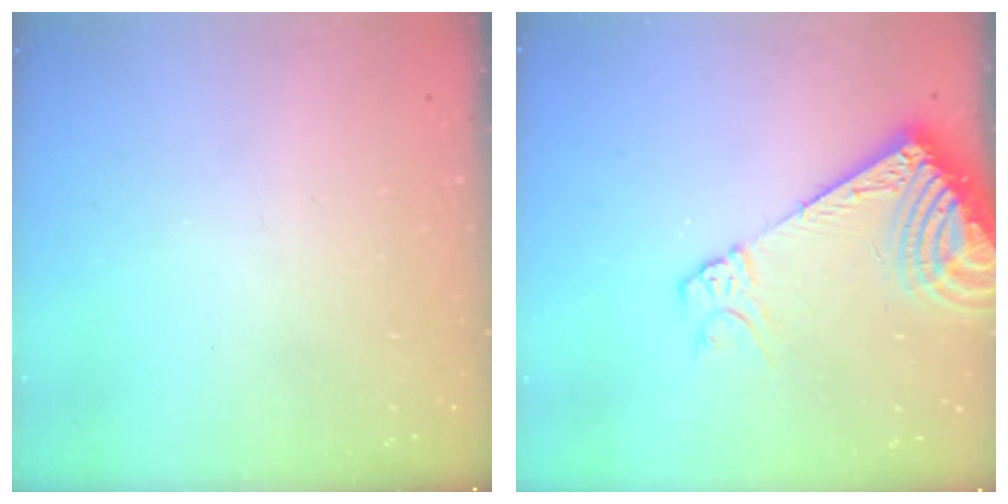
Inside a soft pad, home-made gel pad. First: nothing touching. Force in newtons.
{"total": 12.6, "press": 12.4, "slide": 2.4}